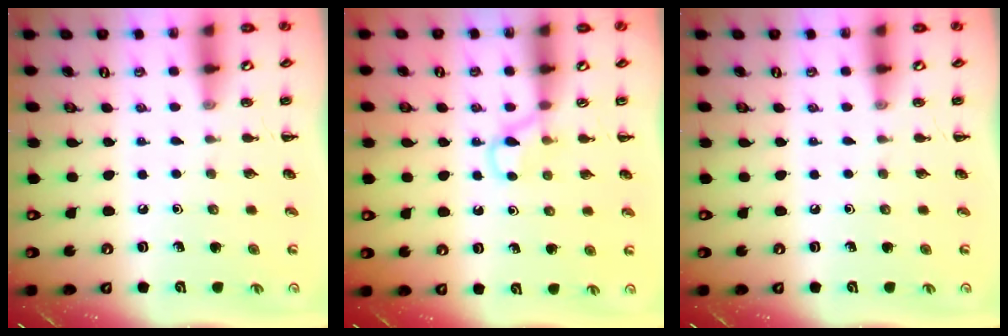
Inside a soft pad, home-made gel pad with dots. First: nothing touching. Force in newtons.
{"total": 4.7, "press": 4.5, "slide": 1.2}
{"total": 0.0}